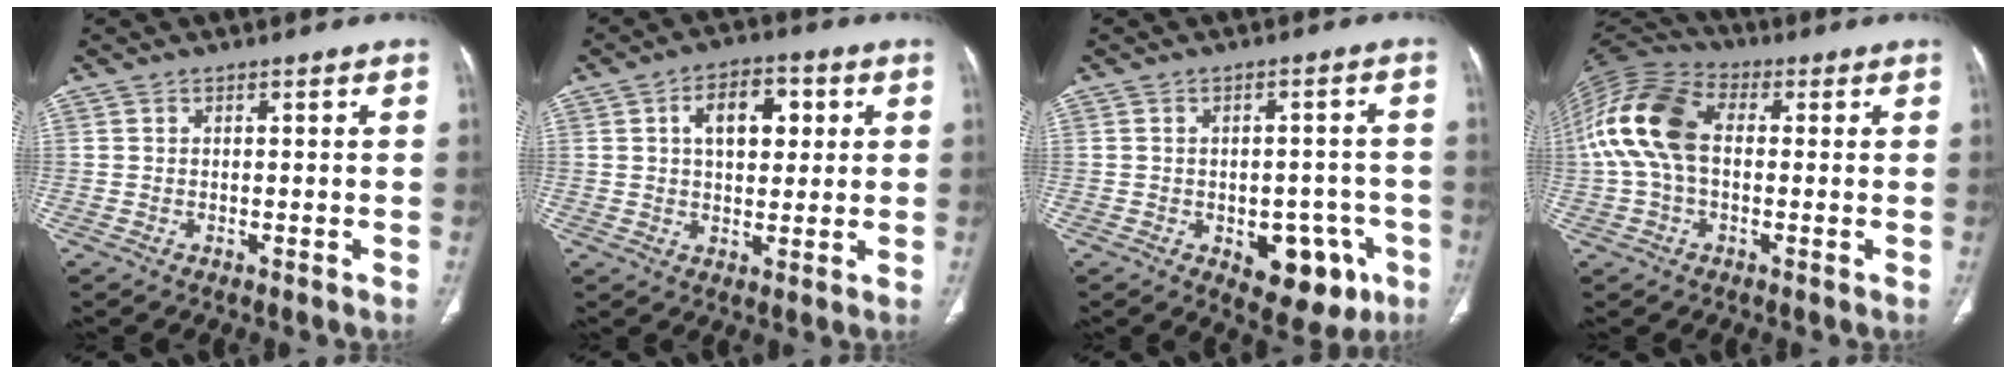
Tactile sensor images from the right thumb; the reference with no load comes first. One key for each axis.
{"total": 9.3, "fx": 2.6, "fy": 5.5, "fz": 7.1, "tx": -0.081, "ty": 0.005, "tz": 0.038}
{"total": 11.3, "fx": -4.6, "fy": 6.6, "fz": 8.0, "tx": -0.063, "ty": 0.023, "tz": -0.047}
{"total": 14.7, "fx": 0.9, "fy": 9.3, "fz": 11.4, "tx": -0.243, "ty": 0.036, "tz": 0.006}